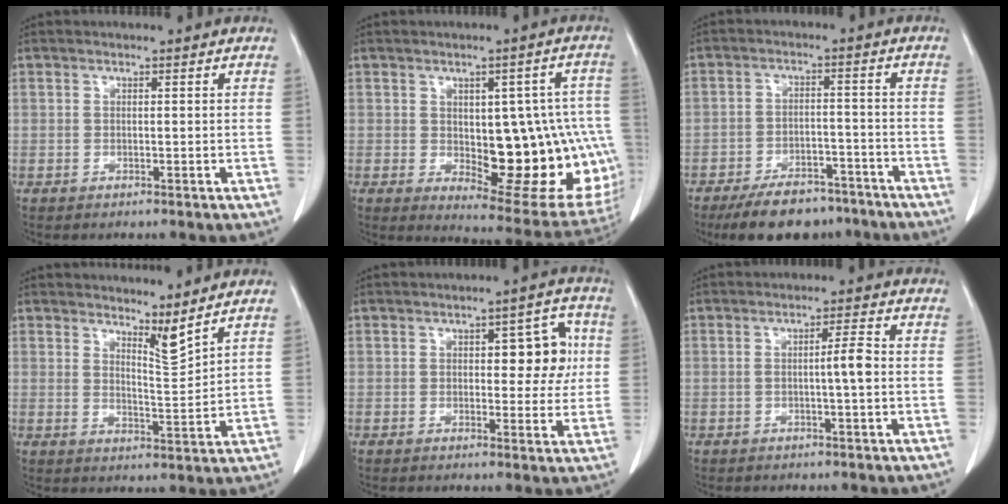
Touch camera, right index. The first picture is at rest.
{"total": 19.3, "force": [-2.3, 7.7, 17.5], "torque": [-0.152, 0.020, 0.001]}
{"total": 11.3, "force": [-9.1, 5.0, 4.4], "torque": [-0.058, 0.009, -0.139]}
{"total": 4.0, "force": [3.6, -0.2, 1.8], "torque": [-0.034, -0.023, 0.068]}
{"total": 6.0, "force": [1.1, 2.3, 5.4], "torque": [-0.062, 0.013, 0.014]}
{"total": 3.2, "force": [-0.3, -0.1, 3.2], "torque": [-0.053, 0.002, -0.005]}